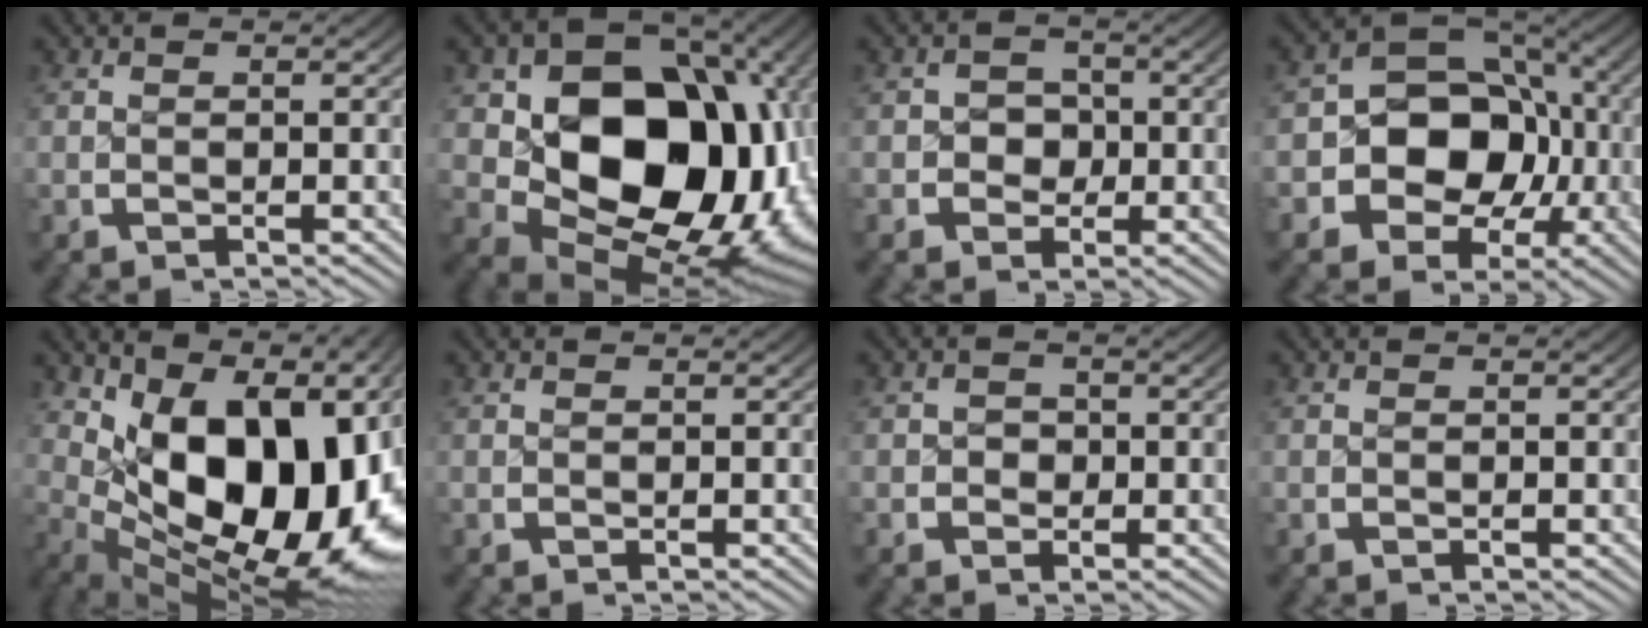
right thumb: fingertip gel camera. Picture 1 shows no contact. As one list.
[{"total": 25.7, "force": [-2.1, 17.2, 19.0], "torque": [-0.334, -0.066, -0.010]}, {"total": 3.9, "force": [-0.7, 3.4, 1.8], "torque": [-0.033, -0.011, -0.011]}, {"total": 13.4, "force": [-2.3, 10.3, 8.3], "torque": [-0.176, -0.044, -0.031]}, {"total": 23.7, "force": [-1.7, 13.9, 19.1], "torque": [-0.318, -0.054, 0.009]}, {"total": 0.0}, {"total": 1.6, "force": [-0.6, 1.4, 0.6], "torque": [-0.009, -0.002, -0.014]}, {"total": 0.0}]